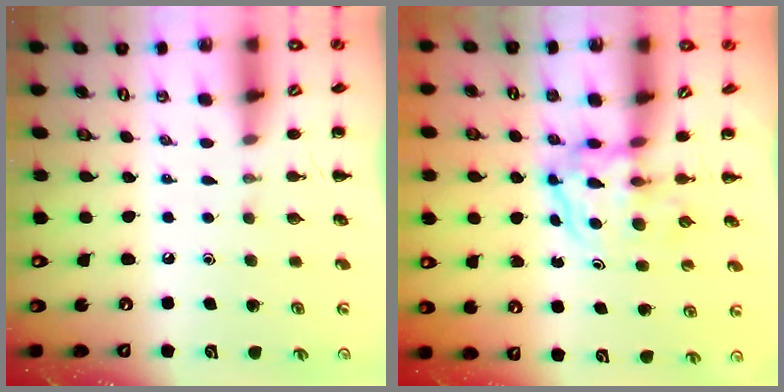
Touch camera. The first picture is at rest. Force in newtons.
{"total": 3.9, "press": 3.9, "slide": 0.4}